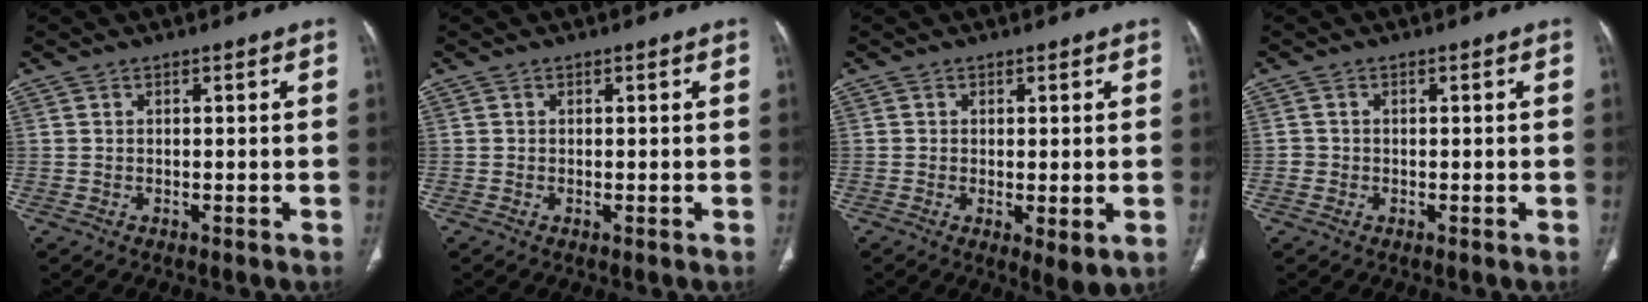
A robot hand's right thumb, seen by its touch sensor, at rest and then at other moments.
{"total": 0.0}
{"total": 4.2, "force": [-0.8, 1.5, 3.9], "torque": [-0.067, -0.016, -0.012]}
{"total": 1.0, "force": [-0.3, 0.9, 0.1], "torque": [0.003, 0.005, -0.009]}